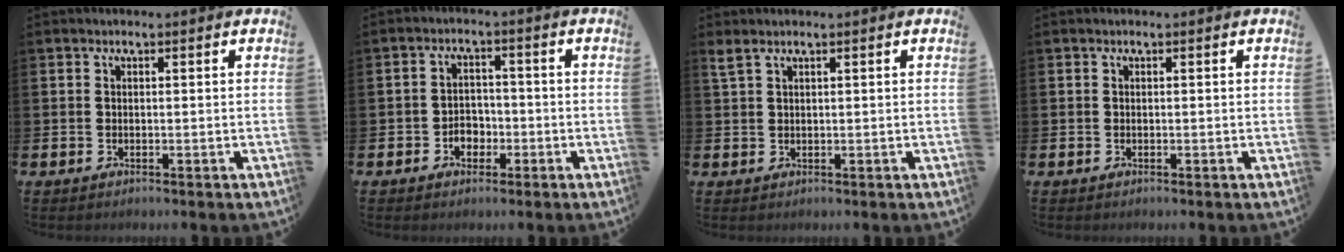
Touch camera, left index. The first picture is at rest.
{"total": 3.0, "force": [-1.4, 2.3, 1.2], "torque": [-0.020, 0.002, -0.034]}
{"total": 1.3, "force": [0.9, 0.3, 0.8], "torque": [-0.022, 0.005, 0.017]}
{"total": 0.0}